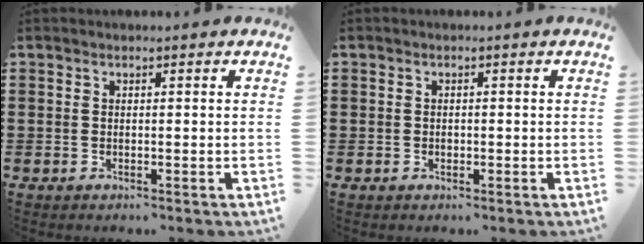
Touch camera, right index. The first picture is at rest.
{"total": 0.8, "force": [0.0, 0.8, 0.1], "torque": [-0.004, 0.004, -0.002]}